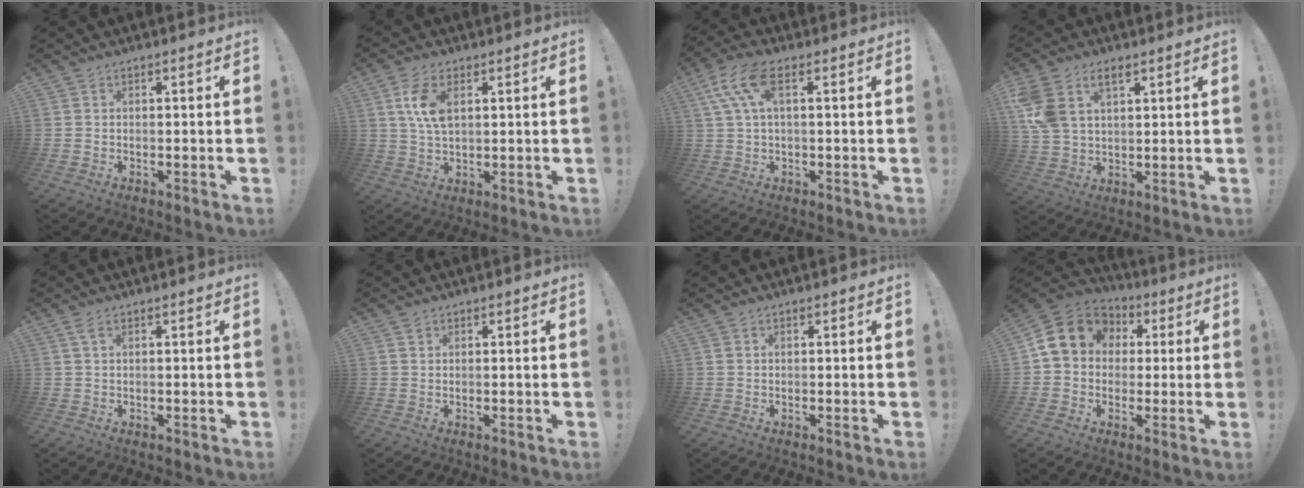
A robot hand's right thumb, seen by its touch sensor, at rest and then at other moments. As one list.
[{"total": 8.1, "force": [2.7, 4.1, 6.4], "torque": [-0.126, -0.004, 0.044]}, {"total": 9.5, "force": [3.0, 3.9, 8.1], "torque": [-0.163, -0.002, 0.060]}, {"total": 9.7, "force": [5.2, 6.0, 5.6], "torque": [-0.125, -0.011, 0.100]}, {"total": 1.6, "force": [0.8, 0.3, 1.4], "torque": [-0.023, -0.001, 0.011]}, {"total": 0.8, "force": [0.6, 0.5, 0.2], "torque": [0.002, -0.003, 0.010]}, {"total": 0.0}, {"total": 13.6, "force": [3.0, 11.2, 7.2], "torque": [-0.108, 0.003, 0.062]}]